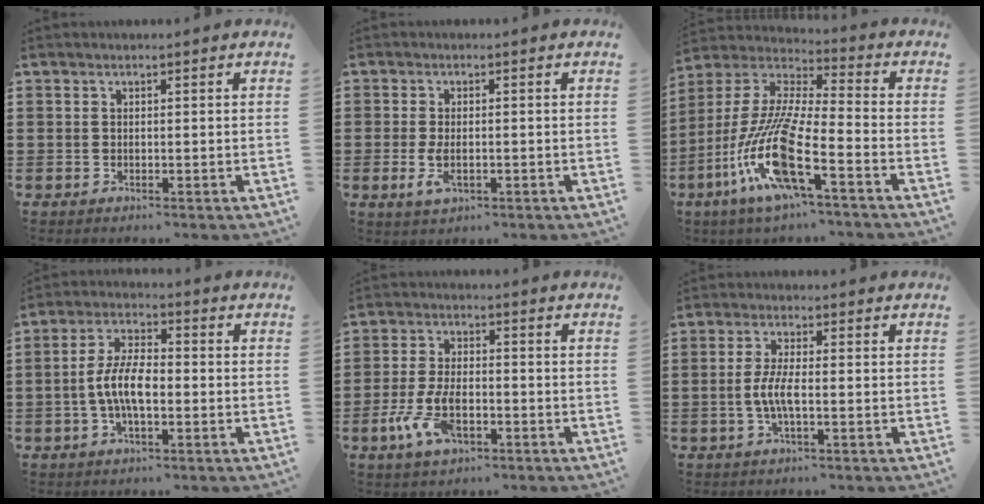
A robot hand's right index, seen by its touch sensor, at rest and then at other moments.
{"total": 3.2, "force": [-0.7, 1.5, 2.8], "torque": [-0.066, -0.006, -0.017]}
{"total": 14.7, "force": [-8.3, 1.7, 12.0], "torque": [-0.262, -0.015, -0.162]}
{"total": 7.2, "force": [-1.4, 2.9, 6.4], "torque": [-0.146, -0.002, -0.033]}
{"total": 7.7, "force": [-3.0, 3.7, 6.1], "torque": [-0.147, -0.006, -0.060]}
{"total": 4.5, "force": [-1.0, 0.9, 4.3], "torque": [-0.103, -0.008, -0.028]}